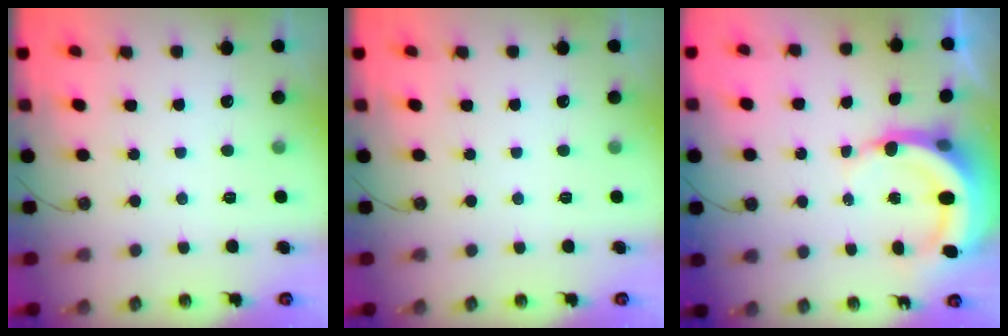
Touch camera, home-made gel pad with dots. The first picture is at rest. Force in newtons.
{"total": 0.0}
{"total": 8.0, "press": 7.8, "slide": 2.0}